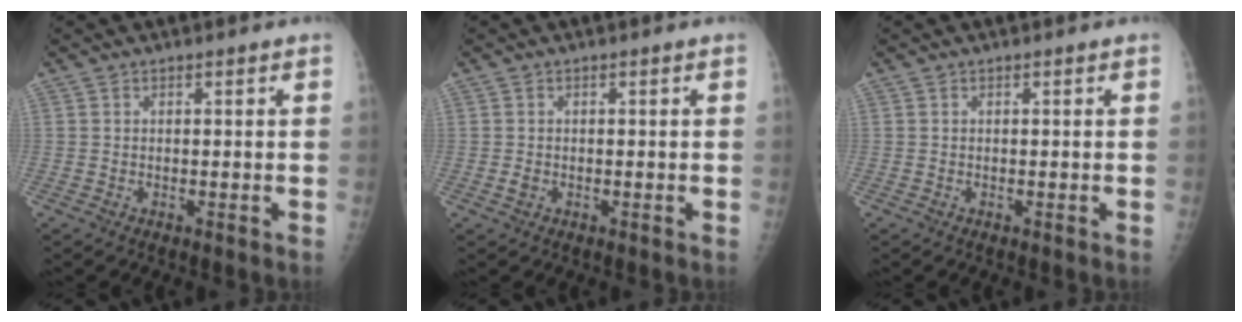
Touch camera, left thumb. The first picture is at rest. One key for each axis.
{"total": 0.9, "fx": -0.2, "fy": 0.7, "fz": 0.5, "tx": -0.008, "ty": 0.000, "tz": -0.002}
{"total": 0.0}